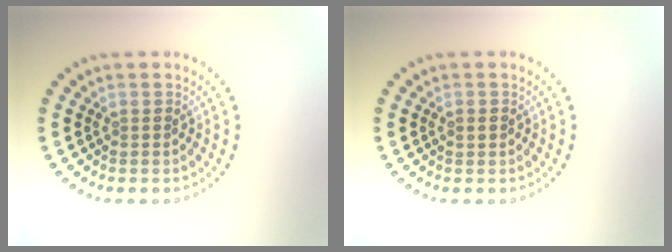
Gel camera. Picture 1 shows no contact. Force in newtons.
{"total": 1.0, "press": 1.0, "slide": 0.1}